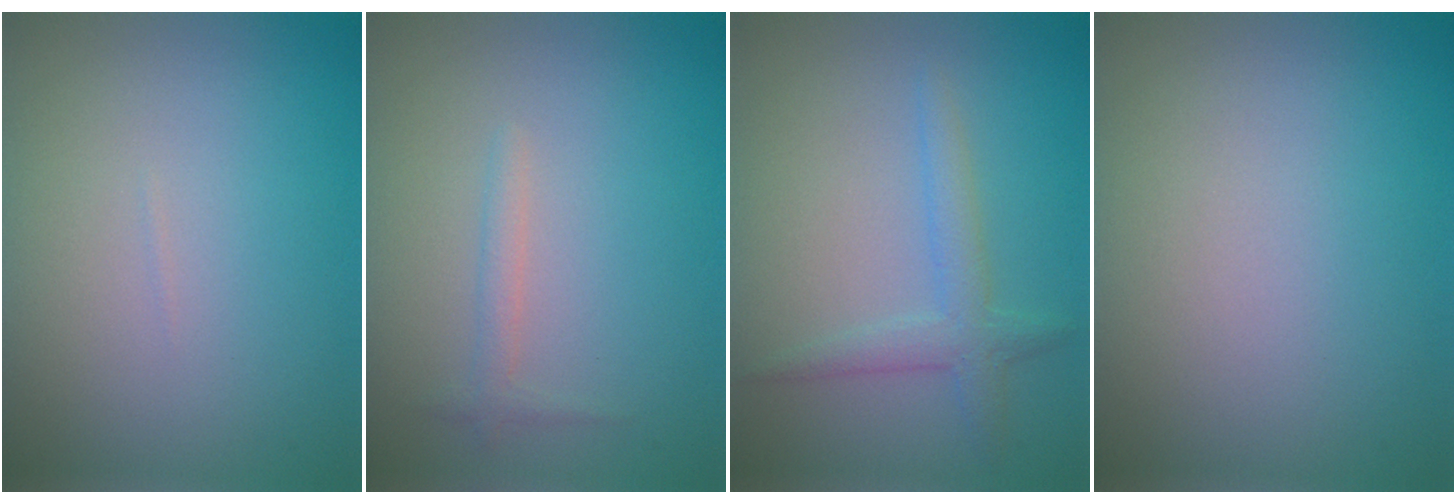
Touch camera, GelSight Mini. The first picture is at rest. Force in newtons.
{"total": 1.1, "press": 1.1, "slide": 0.1}
{"total": 2.3, "press": 2.3, "slide": 0.1}
{"total": 0.0}